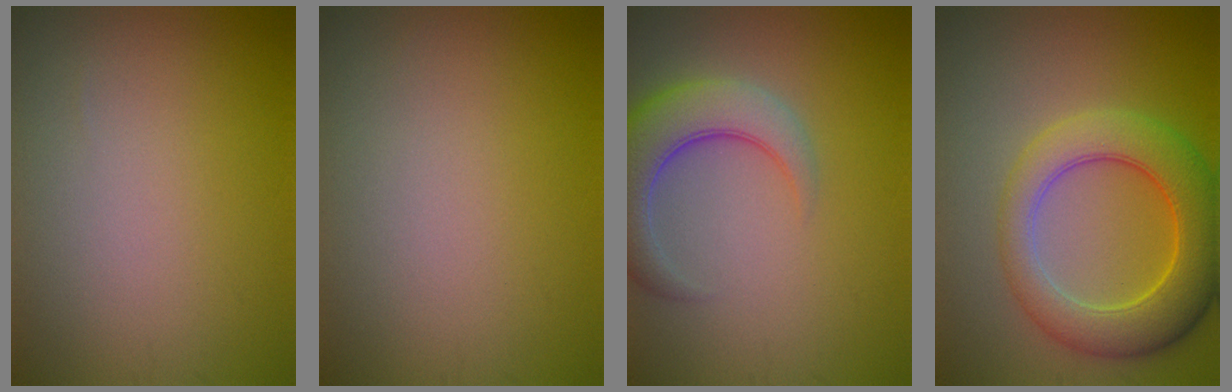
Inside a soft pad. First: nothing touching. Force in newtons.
{"total": 0.0}
{"total": 5.8, "press": 5.8, "slide": 0.5}
{"total": 7.4, "press": 7.4, "slide": 0.3}